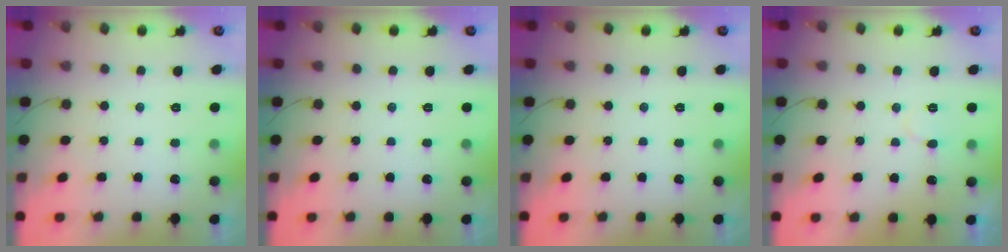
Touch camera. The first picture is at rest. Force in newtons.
{"total": 0.0}
{"total": 0.0}
{"total": 6.0, "press": 6.0, "slide": 0.3}